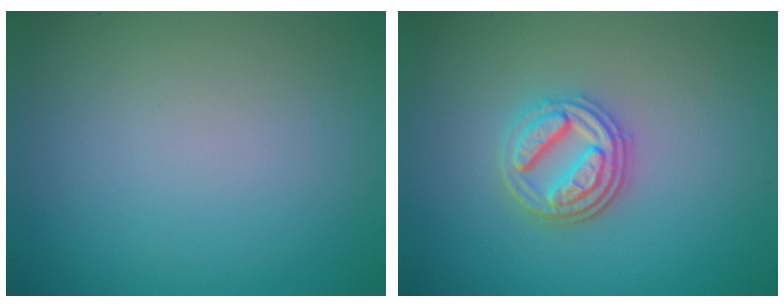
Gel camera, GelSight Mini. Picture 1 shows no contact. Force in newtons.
{"total": 3.6, "press": 3.1, "slide": 1.7}